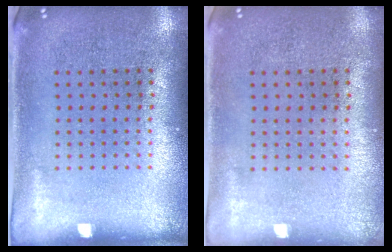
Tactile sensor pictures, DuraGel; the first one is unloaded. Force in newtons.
{"total": 0.0}